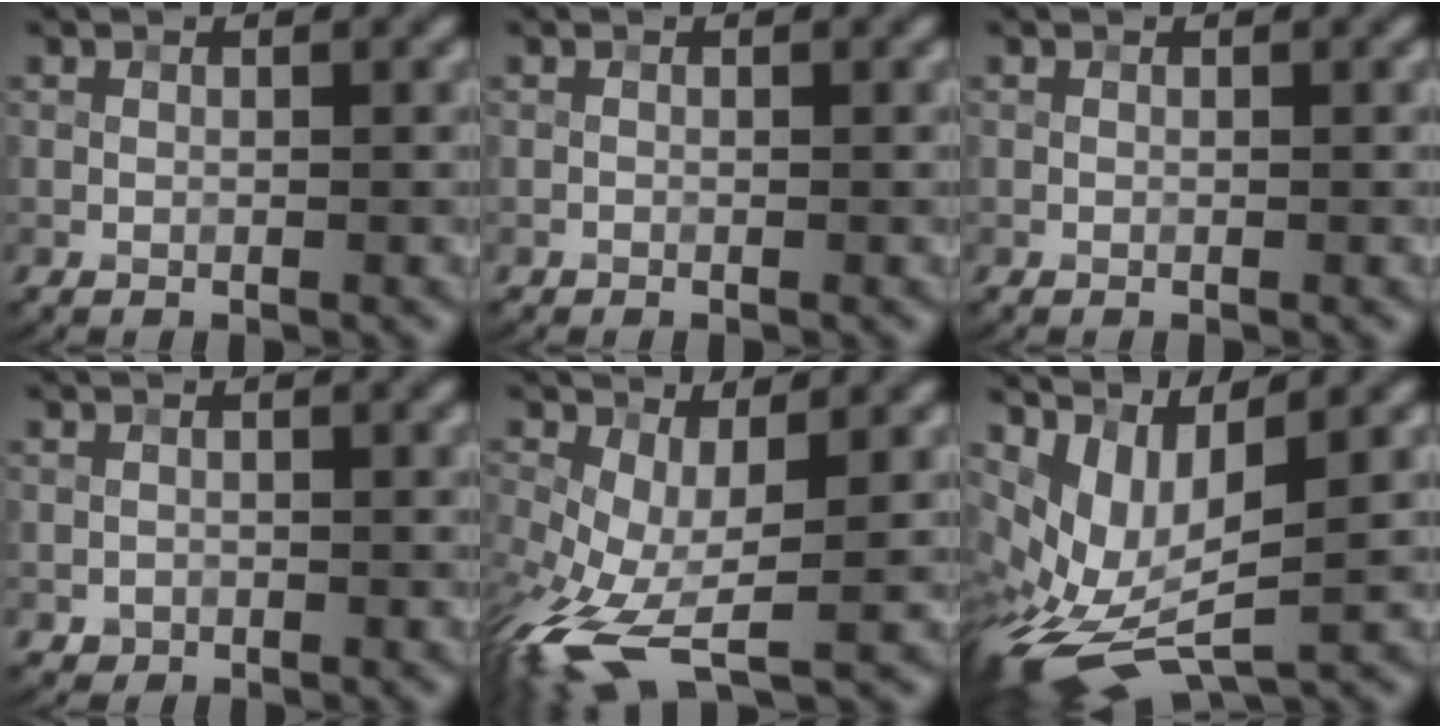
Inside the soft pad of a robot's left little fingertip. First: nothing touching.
{"total": 0.0}
{"total": 0.0}
{"total": 0.6, "force": [-0.1, 0.6, 0.1], "torque": [0.004, -0.005, -0.003]}
{"total": 8.0, "force": [-2.9, 3.7, 6.5], "torque": [-0.164, -0.025, -0.055]}
{"total": 8.0, "force": [-0.3, 4.4, 6.7], "torque": [-0.150, -0.020, 0.003]}